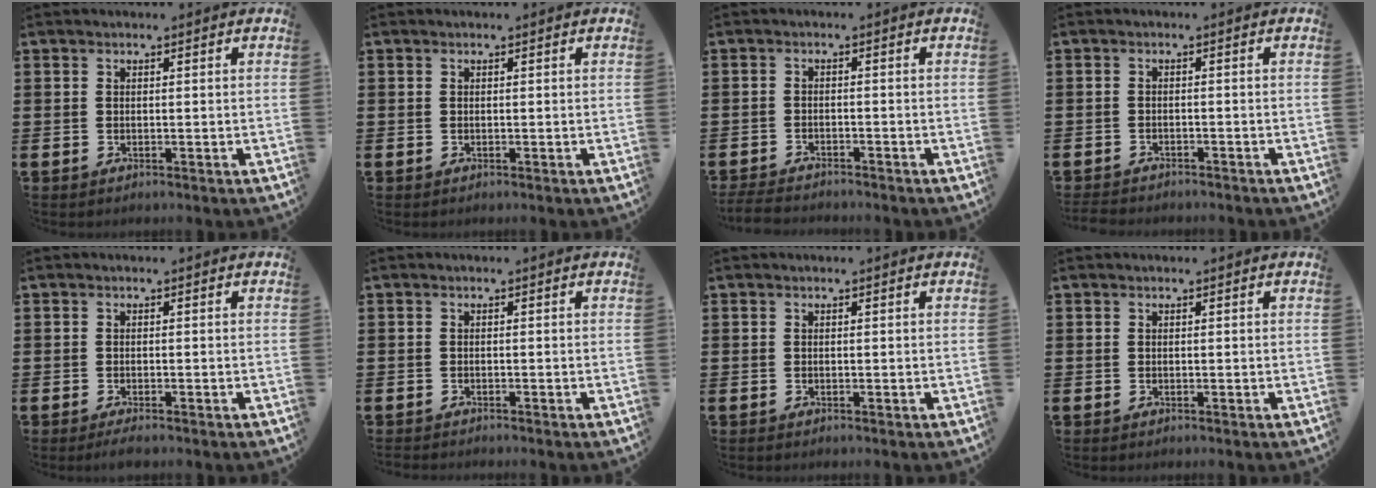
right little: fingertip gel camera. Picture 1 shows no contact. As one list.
[{"total": 0.0}, {"total": 2.3, "force": [-2.2, 0.2, 0.4], "torque": [-0.008, 0.005, -0.047]}, {"total": 1.6, "force": [-1.6, 0.2, 0.2], "torque": [-0.006, 0.002, -0.034]}, {"total": 0.9, "force": [-0.7, 0.1, 0.6], "torque": [-0.012, -0.003, -0.013]}, {"total": 0.6, "force": [-0.6, 0.0, -0.1], "torque": [0.001, -0.002, -0.012]}, {"total": 0.0}, {"total": 0.0}]